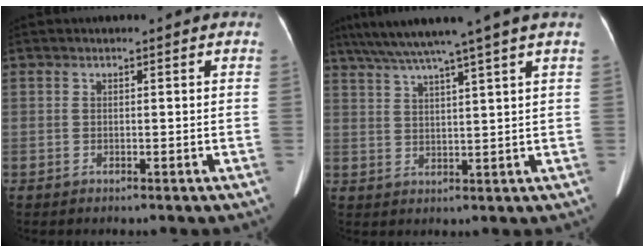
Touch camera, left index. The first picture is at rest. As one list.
[{"total": 10.7, "force": [8.6, -2.2, 5.9], "torque": [-0.099, 0.016, 0.131]}]